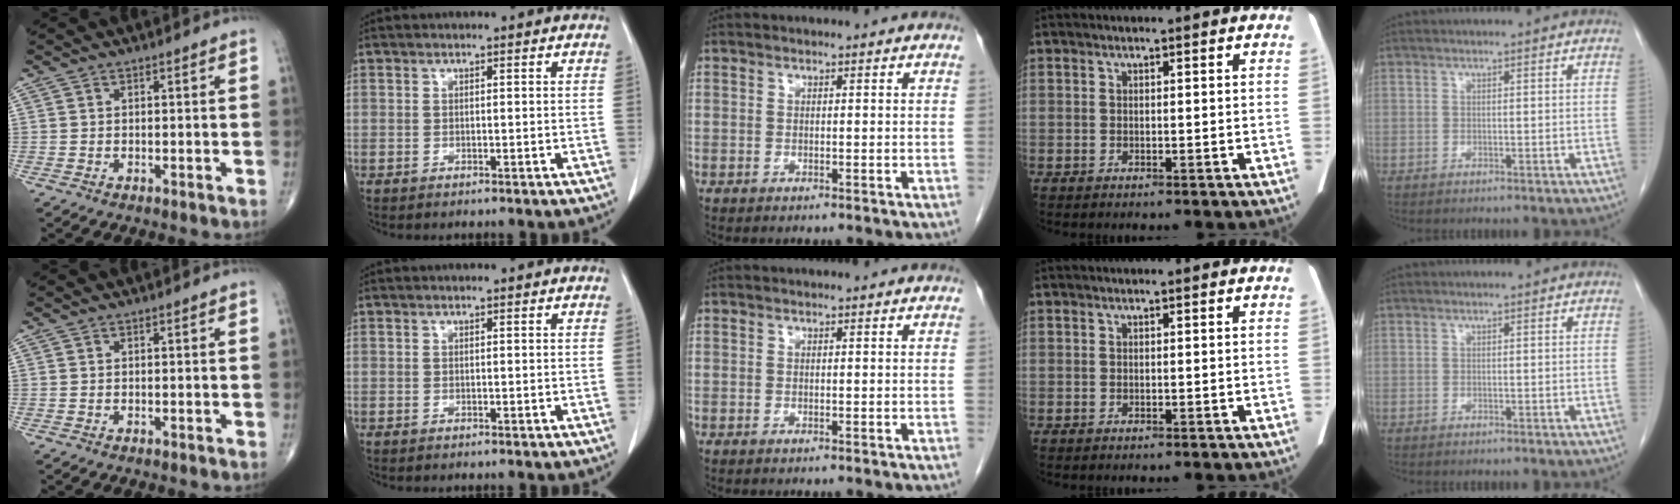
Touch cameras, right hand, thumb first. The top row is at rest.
{}